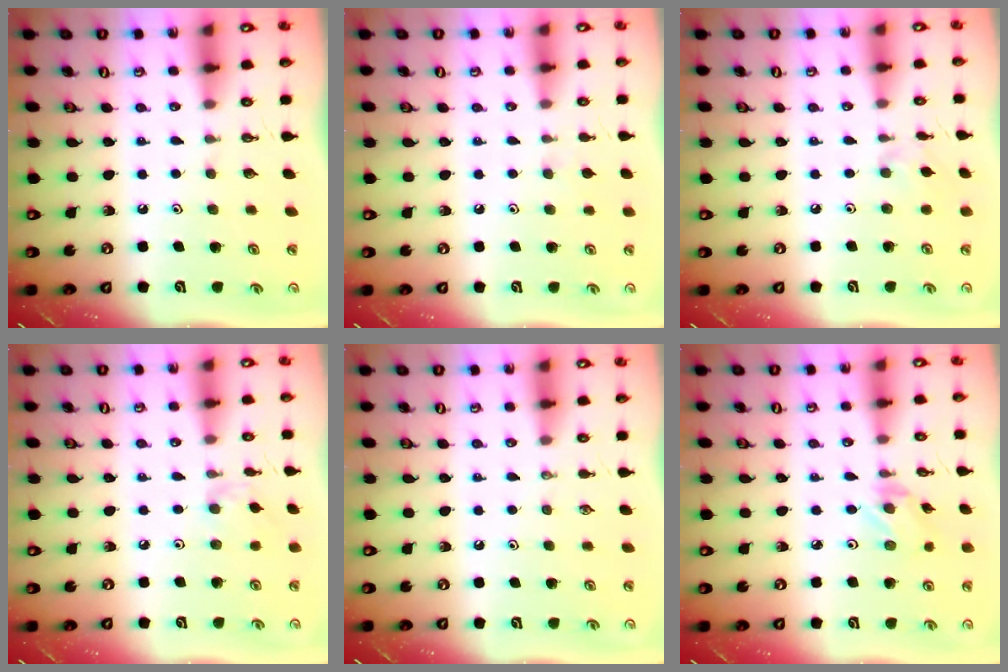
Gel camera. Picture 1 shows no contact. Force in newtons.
{"total": 2.5, "press": 2.5, "slide": 0.4}
{"total": 1.9, "press": 1.8, "slide": 0.6}
{"total": 1.4, "press": 1.4, "slide": 0.4}
{"total": 0.0}
{"total": 2.1, "press": 2.1, "slide": 0.3}